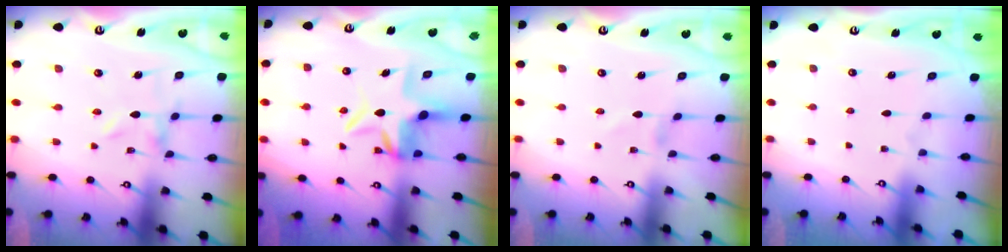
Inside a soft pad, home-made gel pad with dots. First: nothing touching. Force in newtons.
{"total": 6.2, "press": 6.1, "slide": 0.7}
{"total": 1.0, "press": 1.0, "slide": 0.1}
{"total": 1.6, "press": 1.6, "slide": 0.2}